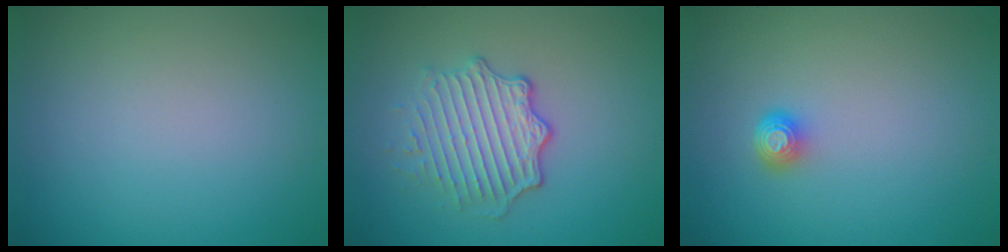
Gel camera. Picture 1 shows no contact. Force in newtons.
{"total": 4.5, "press": 3.2, "slide": 3.2}
{"total": 1.5, "press": 1.2, "slide": 0.9}